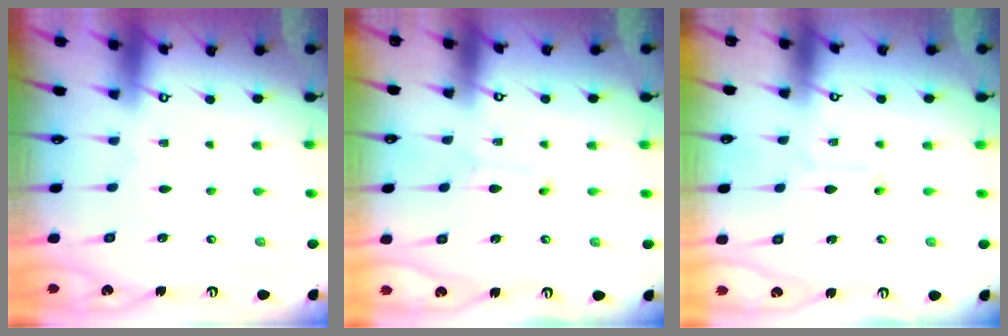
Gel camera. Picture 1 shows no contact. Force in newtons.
{"total": 2.9, "press": 2.9, "slide": 0.1}
{"total": 2.5, "press": 2.3, "slide": 0.8}